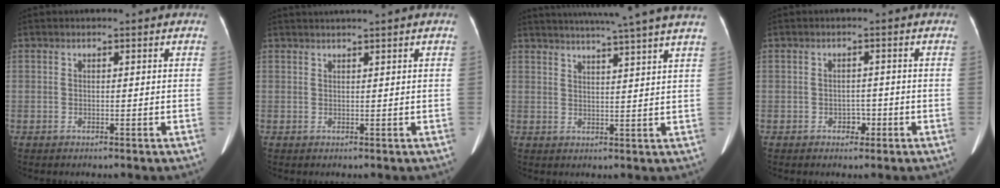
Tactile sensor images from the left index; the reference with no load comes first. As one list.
[{"total": 2.1, "force": [1.7, -0.8, 0.8], "torque": [-0.010, 0.009, 0.036]}, {"total": 15.1, "force": [13.1, -1.8, 7.3], "torque": [-0.122, -0.015, 0.160]}, {"total": 1.8, "force": [-0.9, 1.3, 0.9], "torque": [-0.011, 0.004, -0.011]}]